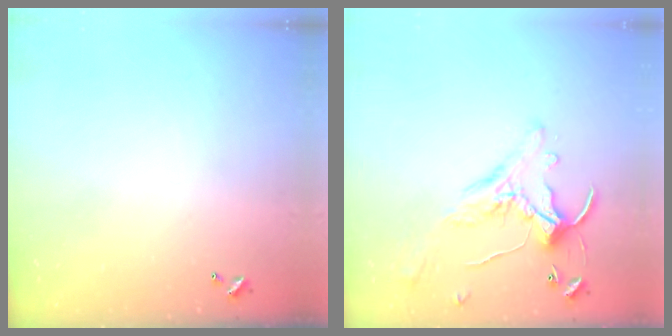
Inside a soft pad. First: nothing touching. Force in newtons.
{"total": 0.9, "press": 0.1, "slide": 0.9}